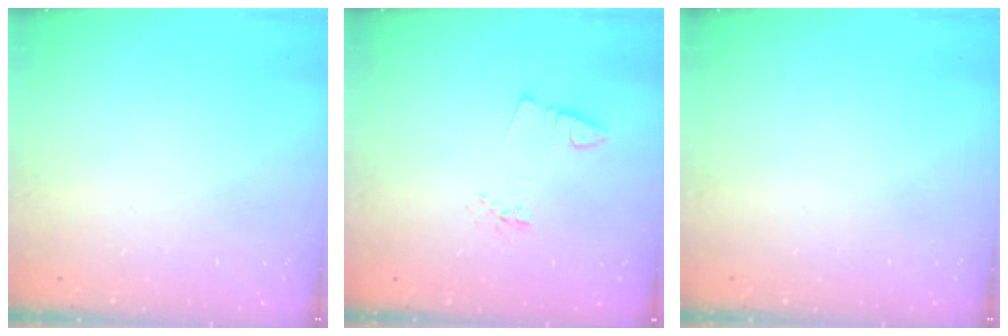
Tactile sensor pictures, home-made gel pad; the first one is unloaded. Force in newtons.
{"total": 2.2, "press": 1.7, "slide": 1.4}
{"total": 0.0}